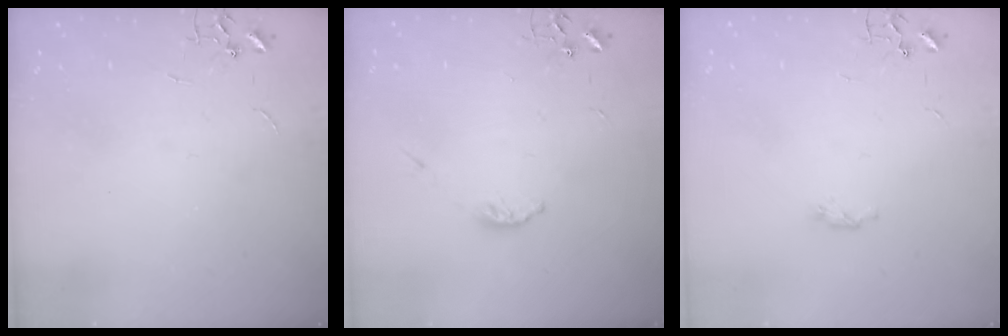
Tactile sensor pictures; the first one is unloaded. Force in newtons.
{"total": 3.4, "press": 3.4, "slide": 0.4}
{"total": 4.0, "press": 4.0, "slide": 0.5}